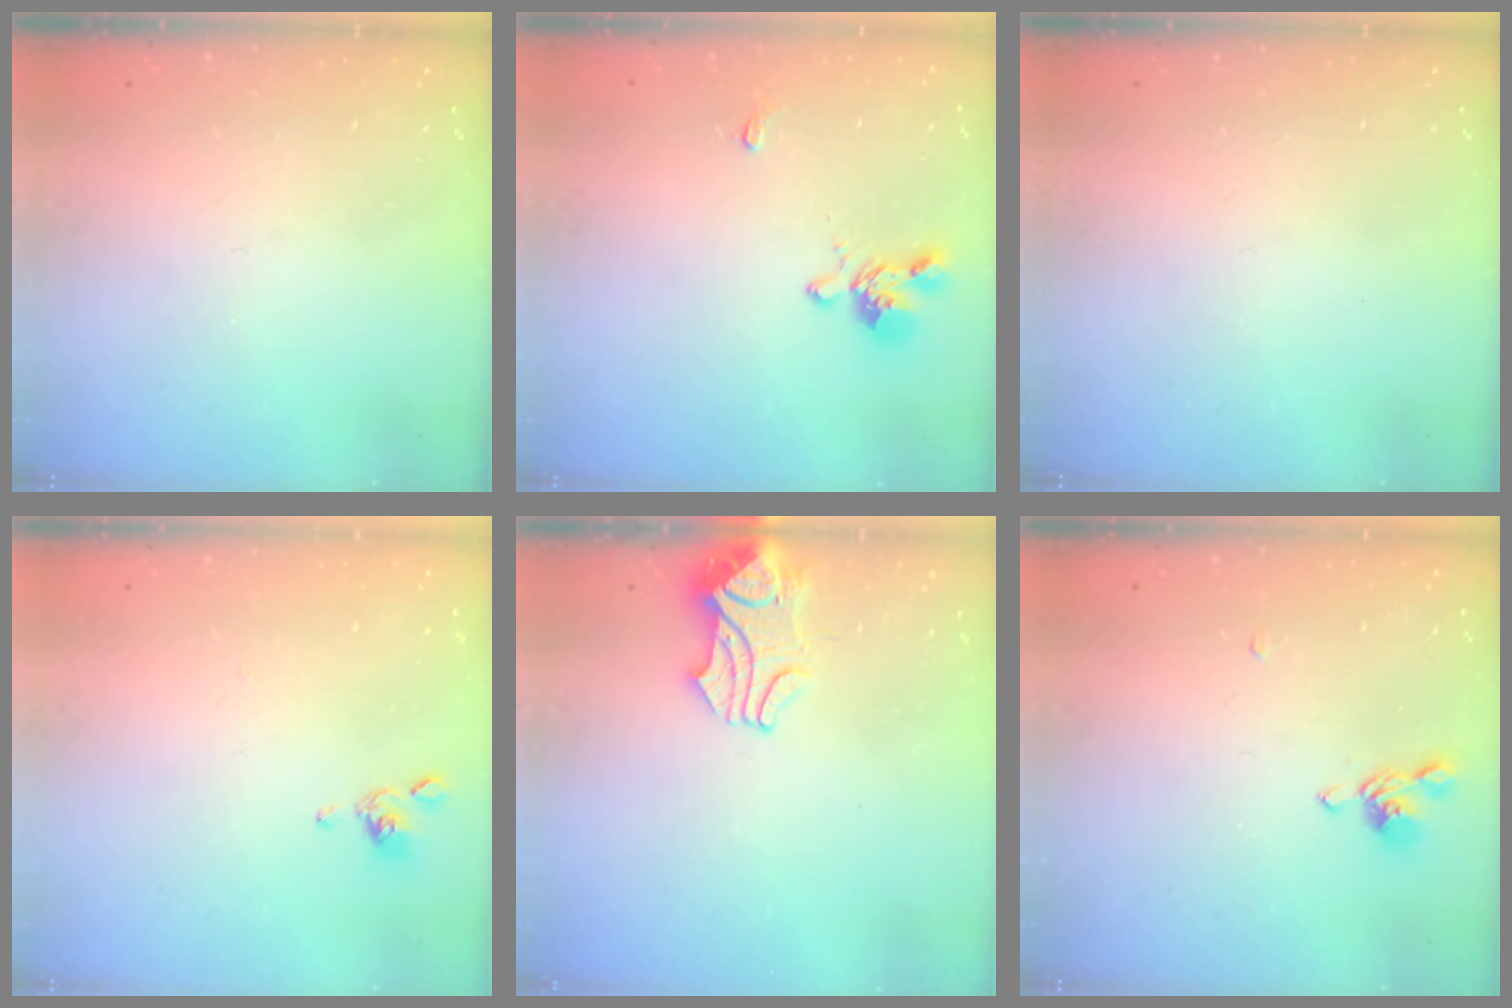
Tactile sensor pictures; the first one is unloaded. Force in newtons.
{"total": 1.6, "press": 1.1, "slide": 1.1}
{"total": 0.0}
{"total": 2.2, "press": 2.2, "slide": 0.2}
{"total": 2.2, "press": 2.1, "slide": 0.5}
{"total": 3.6, "press": 3.6, "slide": 0.3}